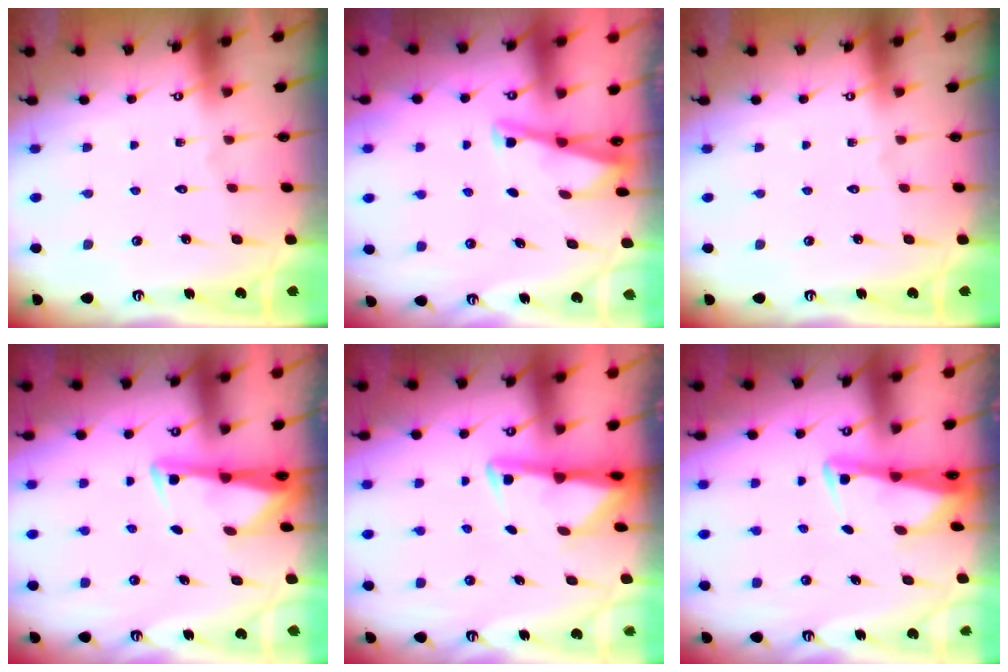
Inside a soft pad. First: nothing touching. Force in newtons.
{"total": 2.9, "press": 2.9, "slide": 0.3}
{"total": 0.0}
{"total": 2.9, "press": 2.8, "slide": 0.5}
{"total": 3.0, "press": 2.9, "slide": 0.6}
{"total": 2.5, "press": 2.5, "slide": 0.5}